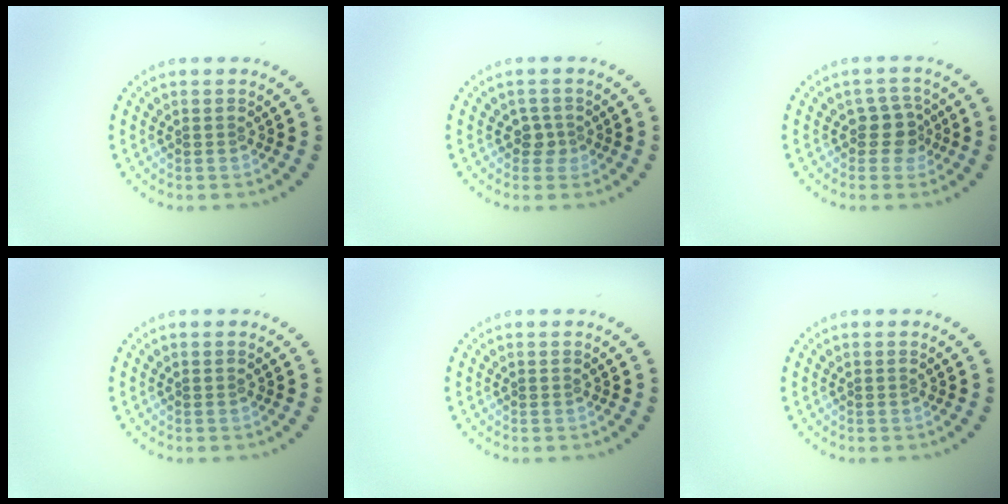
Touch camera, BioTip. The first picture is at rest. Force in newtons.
{"total": 1.5, "press": 1.1, "slide": 1.0}
{"total": 2.3, "press": 1.8, "slide": 1.4}
{"total": 0.0}
{"total": 0.0}
{"total": 0.0}